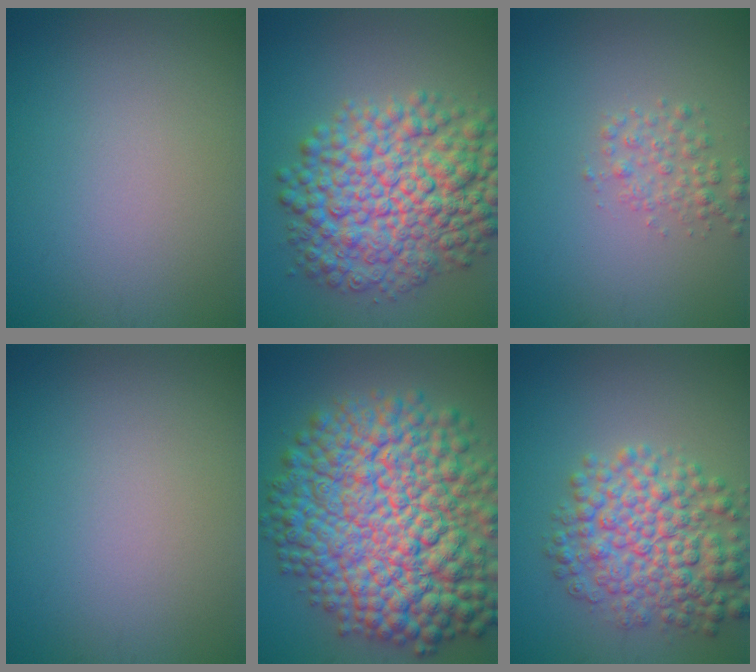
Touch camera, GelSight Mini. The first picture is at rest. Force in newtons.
{"total": 10.8, "press": 10.8, "slide": 0.1}
{"total": 2.1, "press": 2.1, "slide": 0.0}
{"total": 0.0}
{"total": 17.0, "press": 17.0, "slide": 0.3}
{"total": 7.3, "press": 7.3, "slide": 0.1}